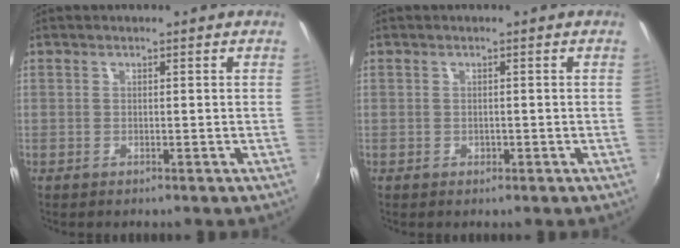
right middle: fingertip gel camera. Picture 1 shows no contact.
{"total": 0.6, "force": [-0.2, 0.6, 0.1], "torque": [0.000, -0.003, -0.002]}